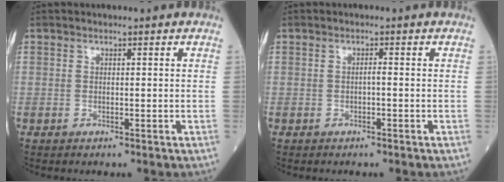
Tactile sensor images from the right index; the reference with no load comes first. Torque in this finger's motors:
{"motor_torque": [0.32, -0.02, 0.09, 0.03]}